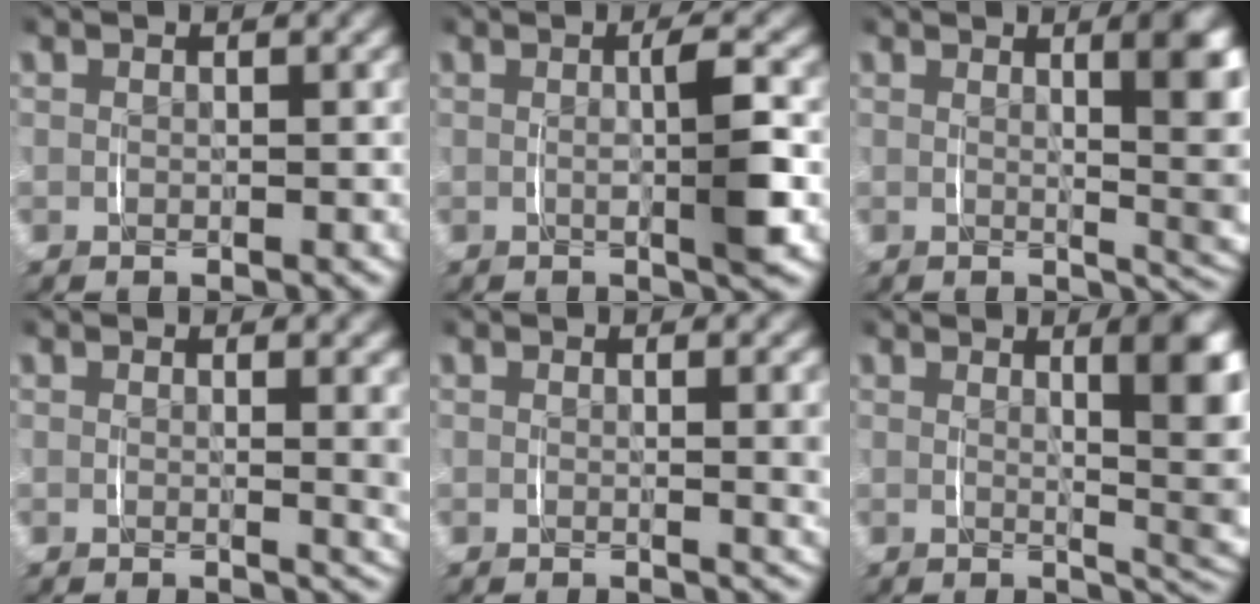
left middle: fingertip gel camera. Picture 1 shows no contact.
{"total": 3.6, "force": [-0.1, 0.3, 3.6], "torque": [-0.047, 0.006, -0.005]}
{"total": 7.1, "force": [1.1, 1.9, 6.7], "torque": [-0.067, -0.002, 0.019]}
{"total": 2.7, "force": [0.9, 0.3, 2.6], "torque": [-0.025, -0.004, 0.012]}
{"total": 2.1, "force": [0.6, 0.1, 2.1], "torque": [-0.021, -0.003, 0.009]}
{"total": 7.9, "force": [1.3, 2.1, 7.5], "torque": [-0.076, -0.004, 0.023]}